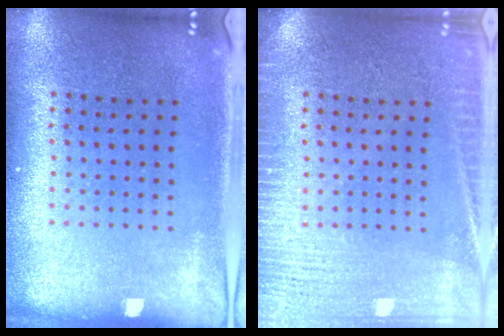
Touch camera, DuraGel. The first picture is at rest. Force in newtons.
{"total": 3.6, "press": 3.6, "slide": 0.6}